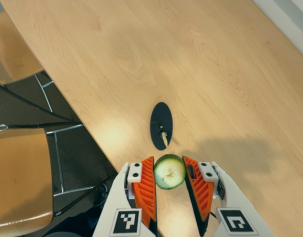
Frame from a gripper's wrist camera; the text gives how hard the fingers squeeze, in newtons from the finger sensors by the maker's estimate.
{"total": 9.9, "left": 10.6, "right": 9.3}